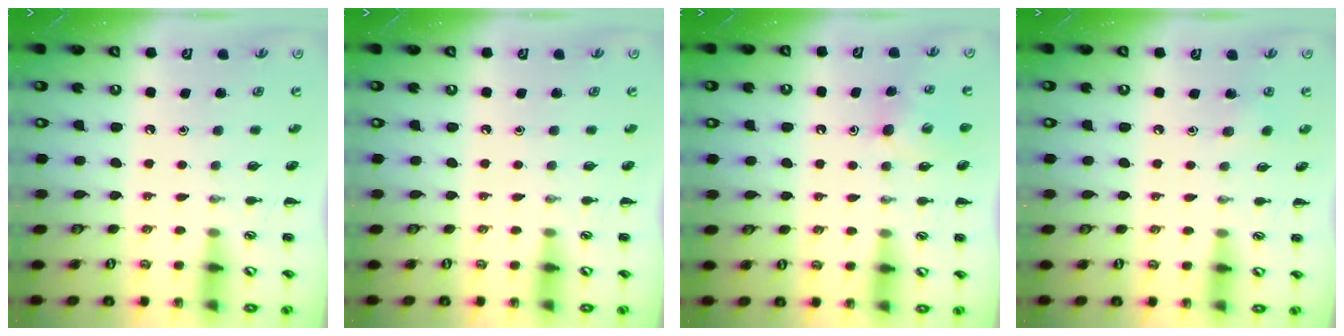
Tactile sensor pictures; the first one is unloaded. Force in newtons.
{"total": 0.0}
{"total": 5.4, "press": 5.2, "slide": 1.4}
{"total": 3.1, "press": 3.0, "slide": 0.8}